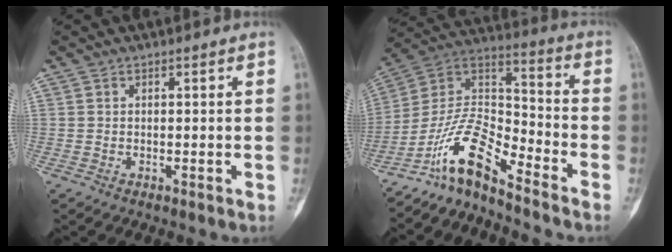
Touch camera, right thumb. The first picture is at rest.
{"total": 11.8, "force": [-9.5, 2.9, 6.3], "torque": [-0.124, 0.099, -0.190]}